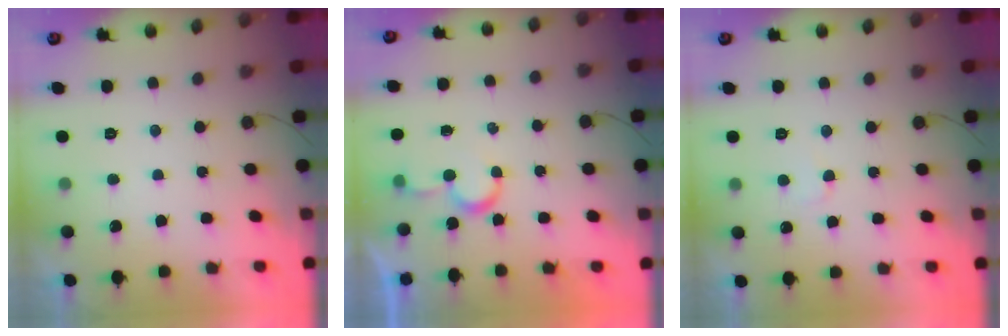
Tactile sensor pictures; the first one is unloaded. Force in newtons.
{"total": 5.0, "press": 5.0, "slide": 0.3}
{"total": 3.0, "press": 3.0, "slide": 0.3}